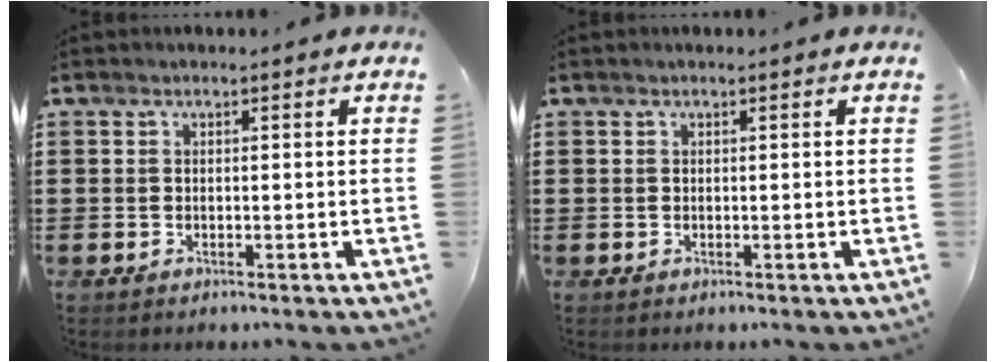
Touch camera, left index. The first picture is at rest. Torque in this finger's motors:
{"motor_torque": [-0.11, -0.05, -0.09, -0.03]}